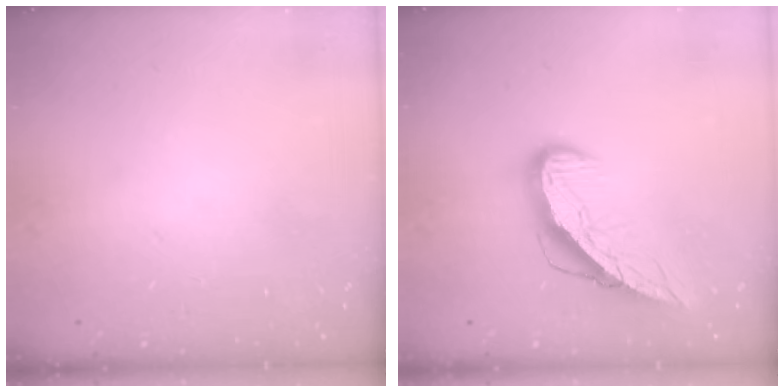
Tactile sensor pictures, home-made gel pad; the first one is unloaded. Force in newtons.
{"total": 9.9, "press": 9.9, "slide": 1.1}